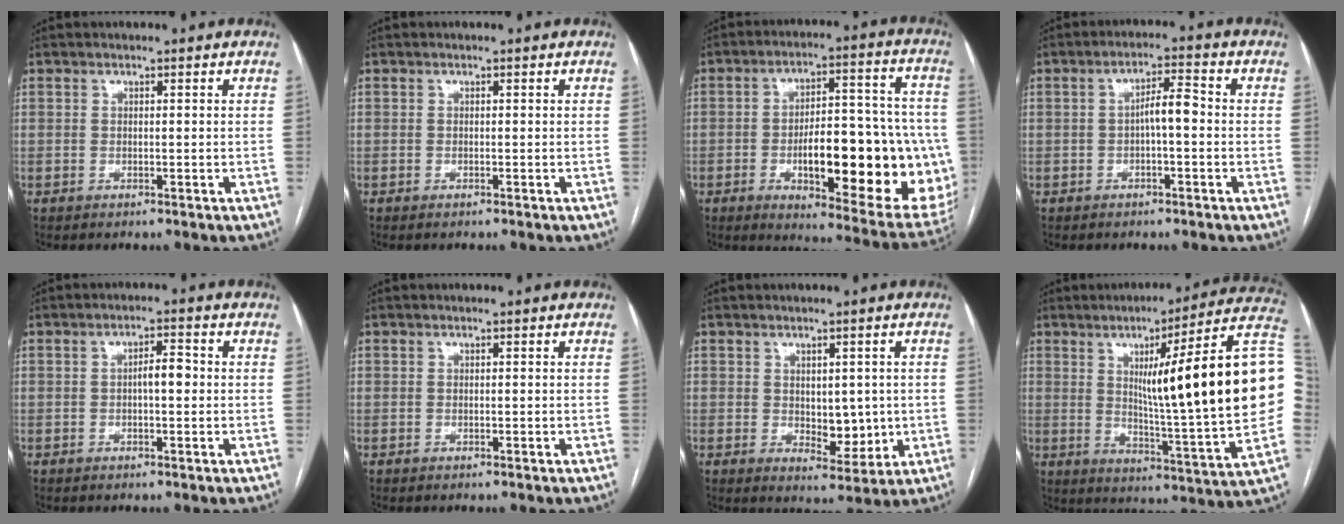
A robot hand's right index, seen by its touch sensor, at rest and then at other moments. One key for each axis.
{"total": 0.0}
{"total": 24.2, "fx": -5.0, "fy": 6.9, "fz": 22.7, "tx": -0.251, "ty": 0.018, "tz": -0.049}
{"total": 4.2, "fx": -0.5, "fy": 0.9, "fz": 4.1, "tx": -0.067, "ty": 0.014, "tz": -0.007}
{"total": 3.2, "fx": -0.1, "fy": 0.9, "fz": 3.0, "tx": -0.048, "ty": 0.008, "tz": -0.003}
{"total": 0.0}
{"total": 5.8, "fx": 0.1, "fy": 3.2, "fz": 4.9, "tx": -0.064, "ty": -0.004, "tz": 0.014}
{"total": 25.9, "fx": 3.7, "fy": 0.3, "fz": 25.7, "tx": -0.283, "ty": 0.020, "tz": 0.044}